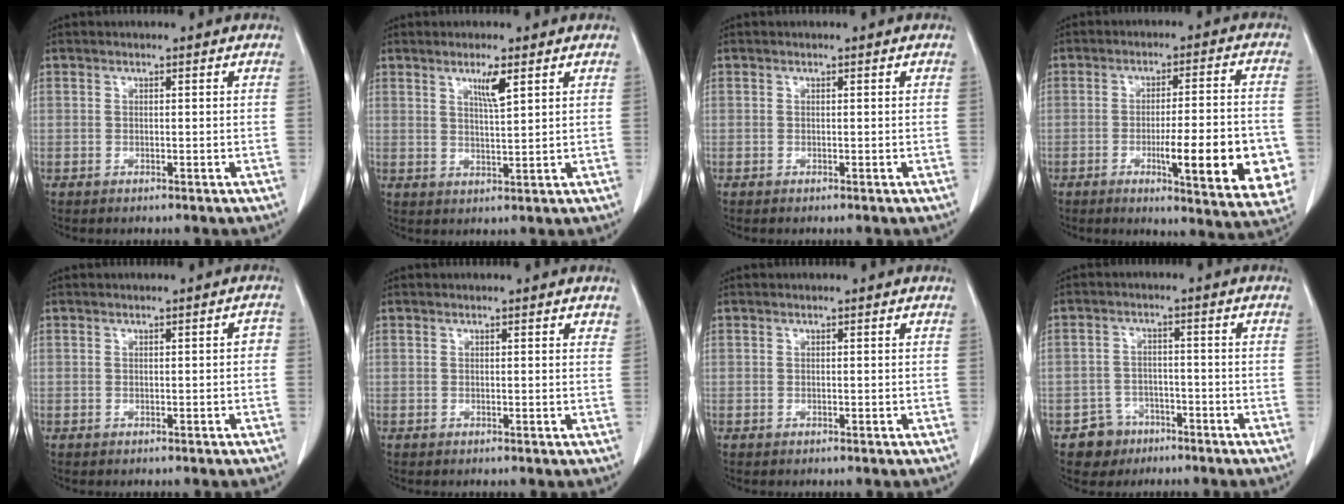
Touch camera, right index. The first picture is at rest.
{"total": 3.6, "force": [2.0, 0.1, 3.0], "torque": [-0.055, -0.005, 0.037]}
{"total": 0.0}
{"total": 15.5, "force": [-4.4, 2.2, 14.7], "torque": [-0.155, -0.001, -0.048]}
{"total": 1.2, "force": [-0.2, 0.5, 1.1], "torque": [-0.006, 0.005, -0.002]}
{"total": 1.1, "force": [0.8, 0.3, 0.6], "torque": [-0.007, 0.001, 0.004]}
{"total": 0.0}
{"total": 5.2, "force": [-3.2, 4.1, 0.1], "torque": [0.008, 0.015, -0.046]}